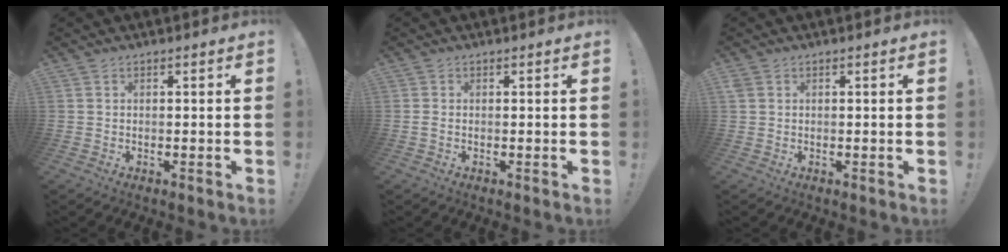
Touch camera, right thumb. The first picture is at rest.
{"total": 0.8, "force": [0.0, 0.5, 0.7], "torque": [-0.015, 0.003, 0.000]}
{"total": 1.6, "force": [0.7, 1.2, 0.8], "torque": [-0.015, 0.002, 0.014]}